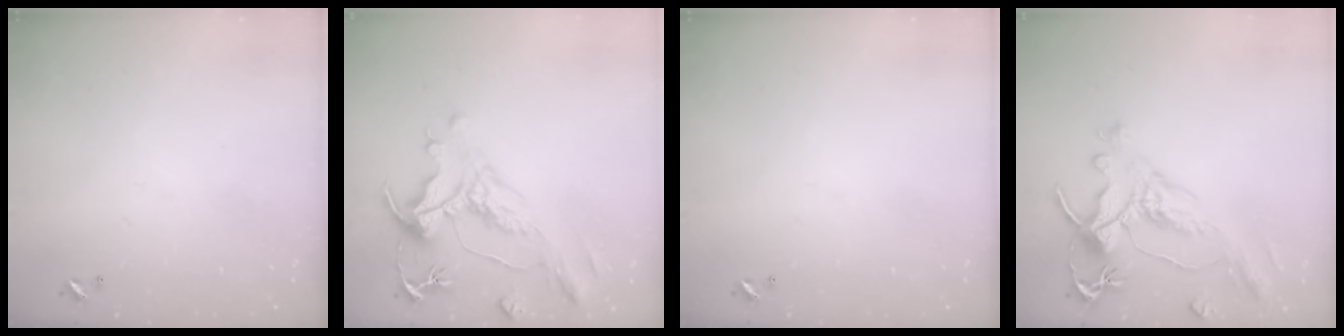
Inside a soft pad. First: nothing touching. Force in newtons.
{"total": 1.6, "press": 0.6, "slide": 1.5}
{"total": 0.0}
{"total": 1.8, "press": 1.2, "slide": 1.3}